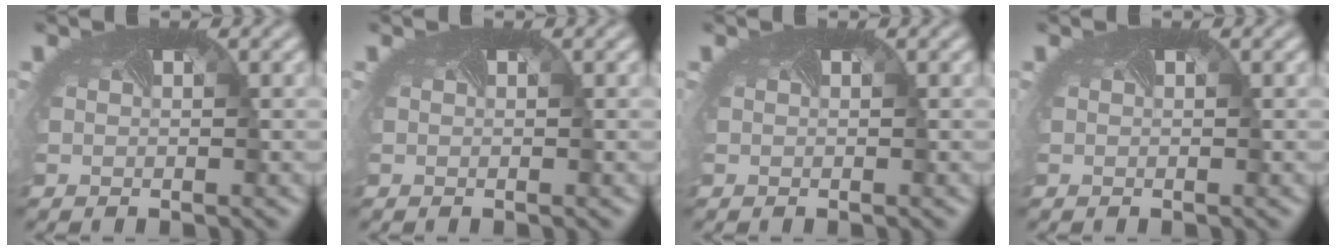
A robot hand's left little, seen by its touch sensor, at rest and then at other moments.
{"total": 0.0}
{"total": 0.0}
{"total": 0.0}